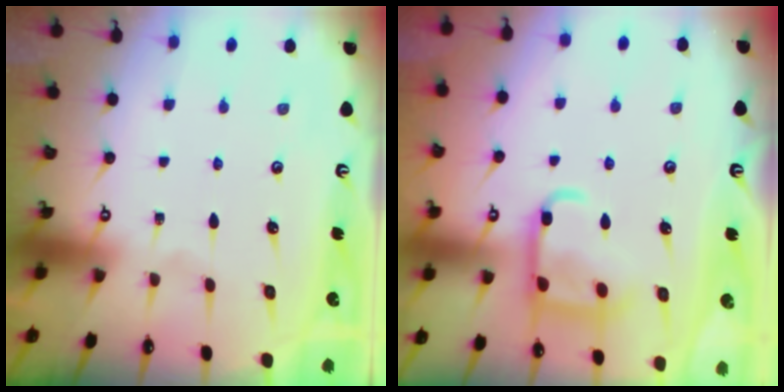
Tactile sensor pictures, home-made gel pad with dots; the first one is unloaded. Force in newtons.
{"total": 12.3, "press": 12.2, "slide": 1.3}